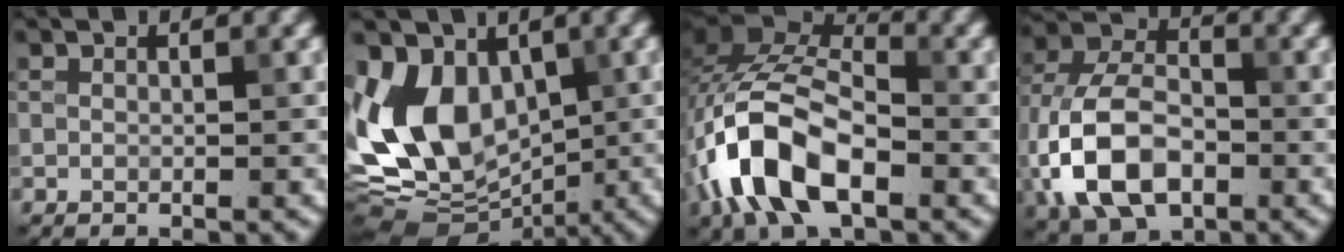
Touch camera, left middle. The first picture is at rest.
{"total": 11.5, "force": [0.1, 8.3, 8.0], "torque": [-0.162, -0.004, -0.008]}
{"total": 11.1, "force": [-4.5, 5.8, 8.3], "torque": [-0.163, 0.012, -0.097]}
{"total": 10.6, "force": [-3.0, 6.7, 7.7], "torque": [-0.173, 0.000, -0.072]}